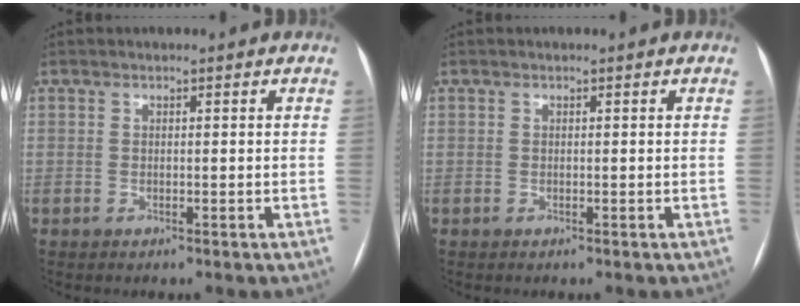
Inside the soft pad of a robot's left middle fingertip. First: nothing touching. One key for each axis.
{"total": 0.0}